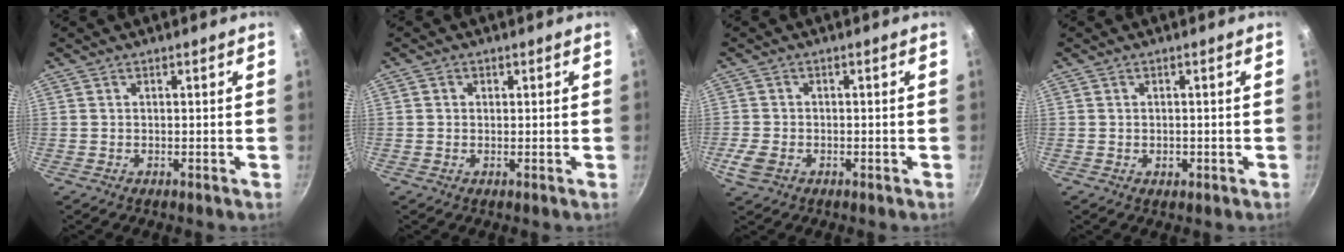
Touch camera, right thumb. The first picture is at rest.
{"total": 1.1, "force": [0.3, 1.0, 0.3], "torque": [0.000, -0.001, 0.002]}
{"total": 4.1, "force": [-1.6, 2.9, 2.4], "torque": [-0.052, 0.003, -0.029]}
{"total": 1.4, "force": [-0.3, 1.1, 0.8], "torque": [-0.010, 0.000, -0.004]}